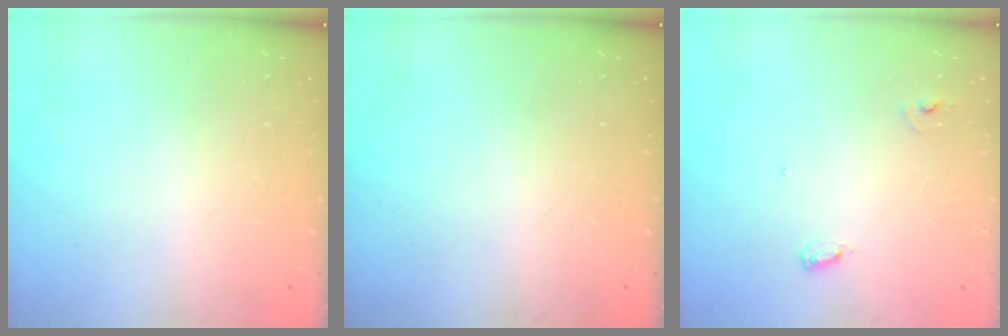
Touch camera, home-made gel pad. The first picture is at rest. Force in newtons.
{"total": 0.0}
{"total": 5.0, "press": 5.0, "slide": 0.4}